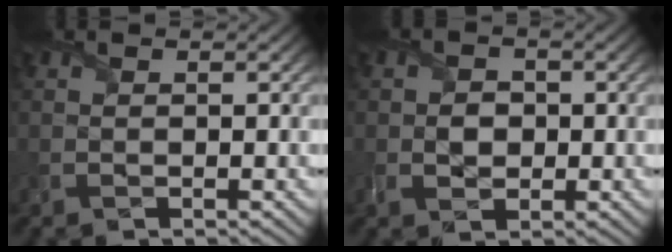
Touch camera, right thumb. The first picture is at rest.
{"total": 2.5, "force": [-0.3, 2.2, 1.3], "torque": [-0.027, -0.005, -0.007]}